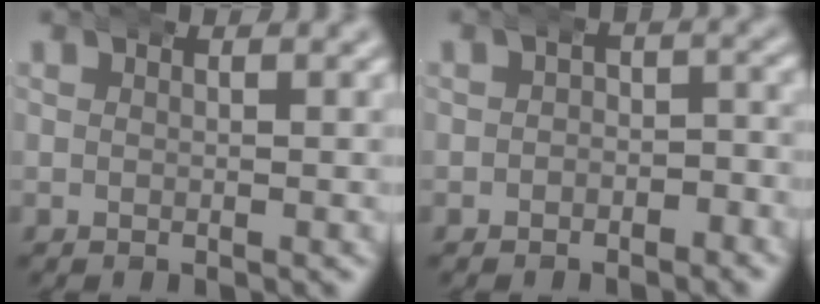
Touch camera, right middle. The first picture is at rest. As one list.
[{"total": 2.5, "force": [-1.9, 1.6, 0.4], "torque": [0.007, -0.005, -0.037]}]